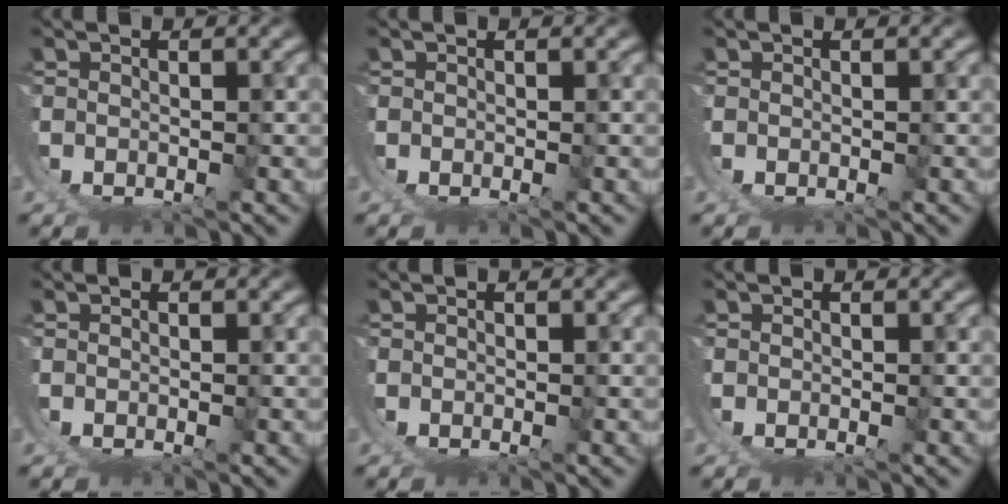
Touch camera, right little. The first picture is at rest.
{"total": 0.0}
{"total": 0.0}
{"total": 0.0}
{"total": 0.0}
{"total": 0.0}